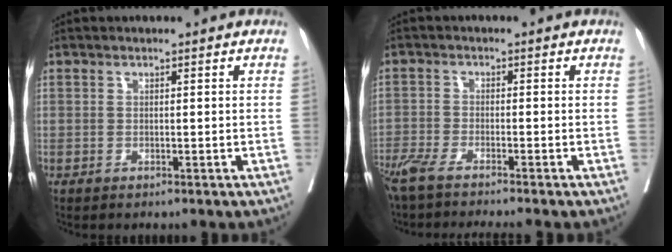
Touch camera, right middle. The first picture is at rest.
{"total": 7.2, "force": [-6.1, -0.3, 3.7], "torque": [-0.055, -0.018, -0.109]}